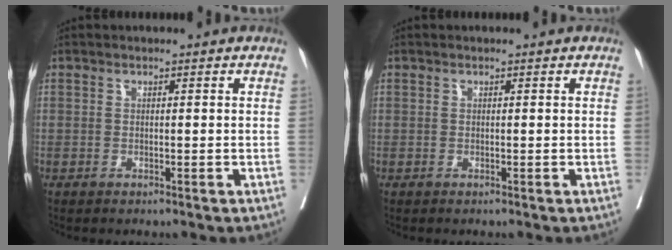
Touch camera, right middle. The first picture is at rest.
{"total": 0.0}